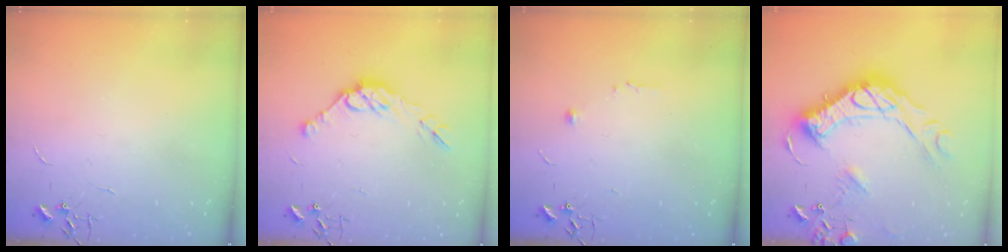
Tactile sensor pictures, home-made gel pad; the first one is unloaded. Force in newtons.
{"total": 10.9, "press": 10.8, "slide": 0.9}
{"total": 6.2, "press": 6.0, "slide": 1.6}
{"total": 24.3, "press": 24.2, "slide": 2.1}